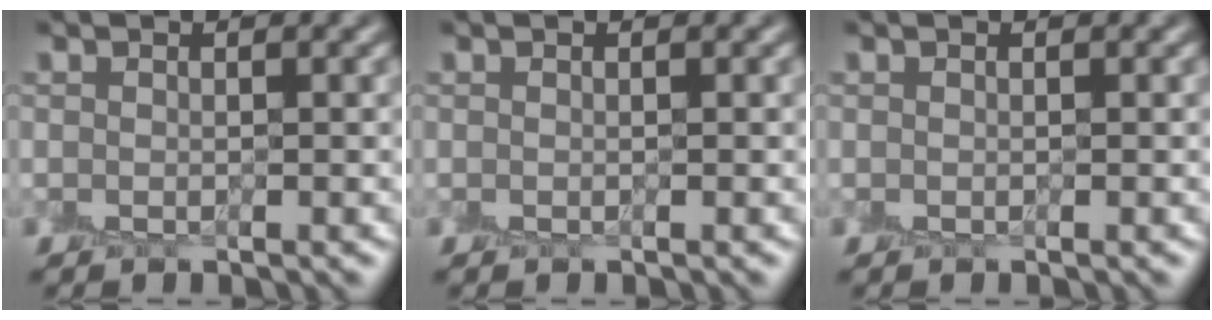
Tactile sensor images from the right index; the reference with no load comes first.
{"total": 0.0}
{"total": 0.0}